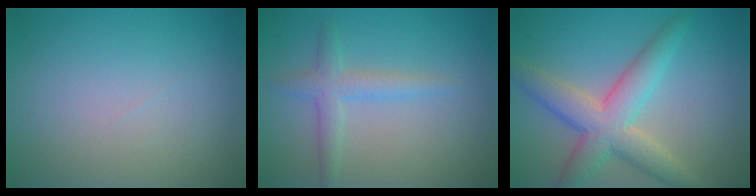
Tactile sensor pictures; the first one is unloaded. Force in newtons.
{"total": 2.3, "press": 2.3, "slide": 0.1}
{"total": 5.9, "press": 5.9, "slide": 0.2}